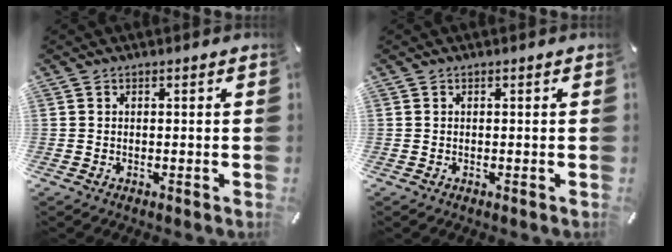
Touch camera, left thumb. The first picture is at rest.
{"total": 0.0}